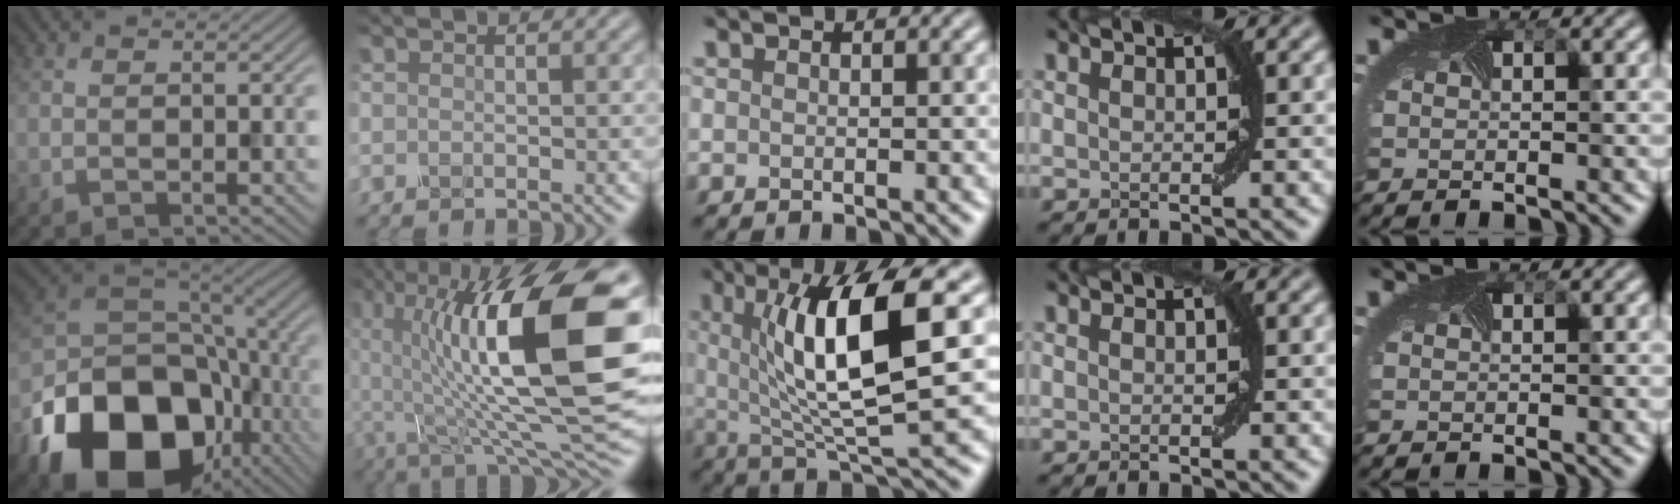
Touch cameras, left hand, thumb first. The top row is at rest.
{"thumb": {"total": 21.4, "force": [-9.1, 15.4, 11.6], "torque": [-0.268, -0.055, -0.130]}, "index": {"total": 16.7, "force": [1.8, 5.7, 15.6], "torque": [-0.254, 0.014, 0.028]}, "middle": {"total": 10.6, "force": [2.0, 2.6, 10.1], "torque": [-0.148, -0.006, 0.040]}}